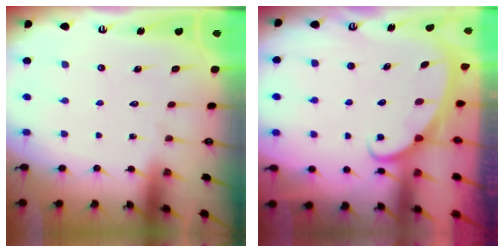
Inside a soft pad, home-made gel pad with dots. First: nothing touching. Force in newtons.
{"total": 2.4, "press": 2.4, "slide": 0.4}